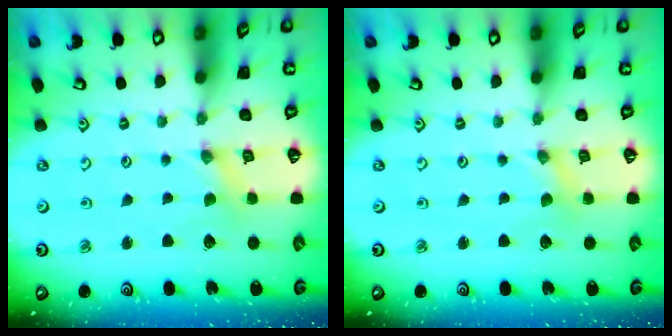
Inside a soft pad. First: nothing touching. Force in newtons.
{"total": 0.0}